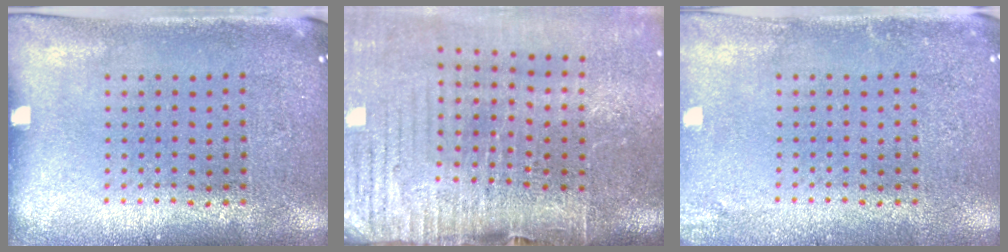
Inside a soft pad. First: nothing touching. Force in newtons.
{"total": 4.3, "press": 3.6, "slide": 2.4}
{"total": 1.6, "press": 1.6, "slide": 0.2}